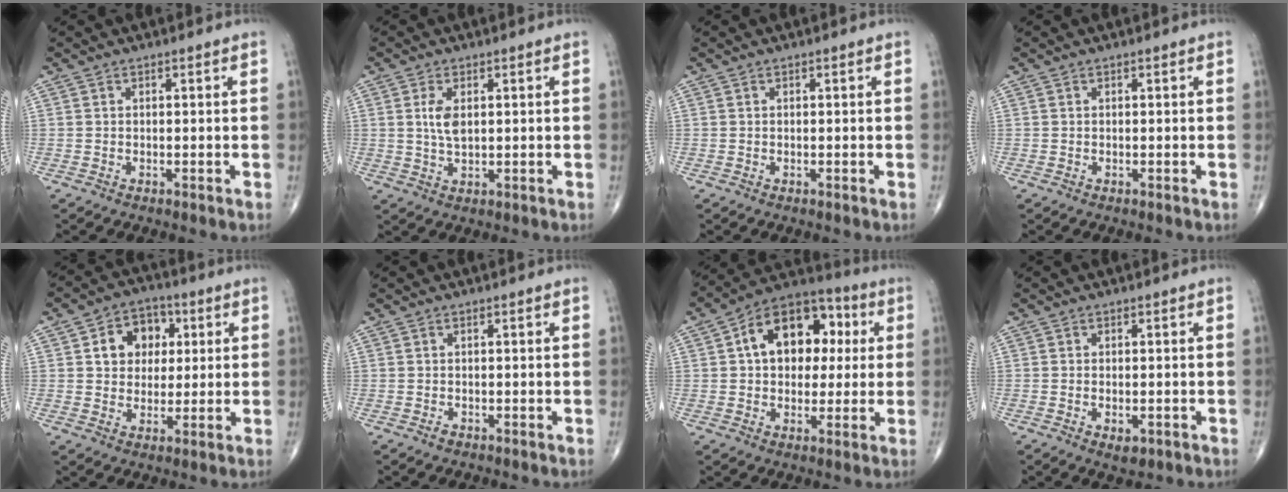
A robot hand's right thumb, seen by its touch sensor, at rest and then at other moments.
{"total": 4.3, "force": [1.0, 2.2, 3.6], "torque": [-0.071, -0.006, 0.022]}
{"total": 0.0}
{"total": 0.0}
{"total": 9.6, "force": [2.5, 7.6, 5.3], "torque": [-0.036, 0.004, 0.036]}
{"total": 0.6, "force": [-0.3, 0.4, 0.3], "torque": [-0.001, 0.000, -0.006]}
{"total": 16.4, "force": [3.4, 11.1, 11.6], "torque": [-0.130, 0.023, 0.044]}
{"total": 2.6, "force": [-0.9, 1.4, 2.0], "torque": [-0.030, 0.000, -0.008]}